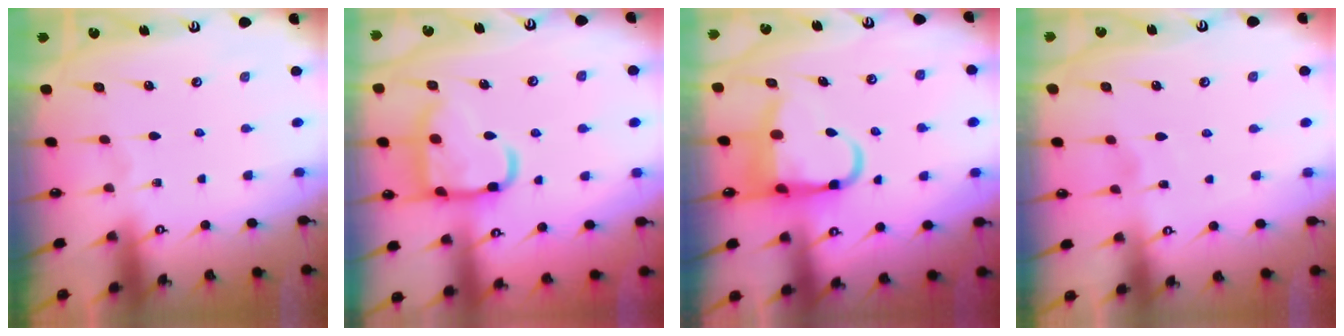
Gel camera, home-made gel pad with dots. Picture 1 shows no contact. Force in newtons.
{"total": 16.6, "press": 16.5, "slide": 1.4}
{"total": 9.4, "press": 9.2, "slide": 2.0}
{"total": 1.7, "press": 1.7, "slide": 0.2}